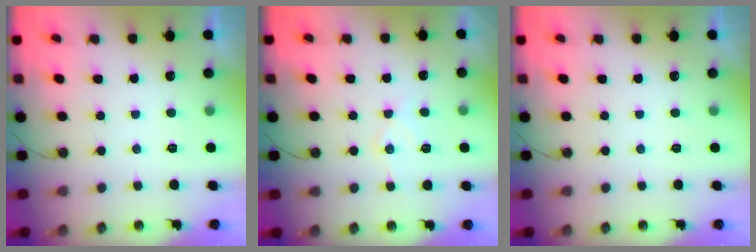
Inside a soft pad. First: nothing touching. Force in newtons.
{"total": 8.4, "press": 8.4, "slide": 0.6}
{"total": 0.0}